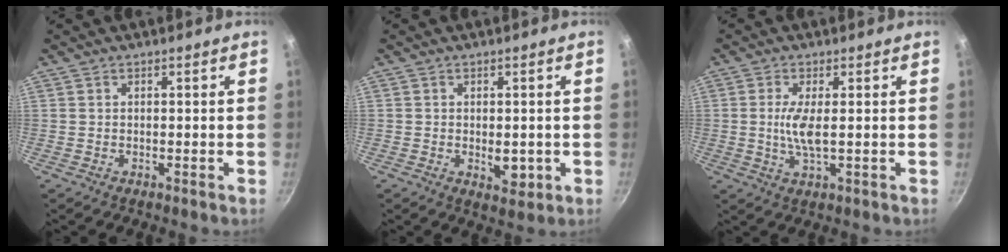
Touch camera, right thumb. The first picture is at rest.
{"total": 3.9, "force": [-0.5, 2.4, 3.0], "torque": [-0.033, -0.008, -0.003]}
{"total": 4.9, "force": [0.3, 1.2, 4.8], "torque": [-0.108, -0.003, 0.005]}